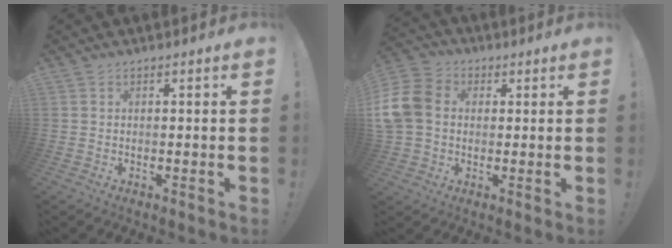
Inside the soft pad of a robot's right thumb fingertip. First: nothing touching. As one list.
[{"total": 13.7, "force": [1.2, 10.6, 8.6], "torque": [-0.181, 0.010, 0.025]}]